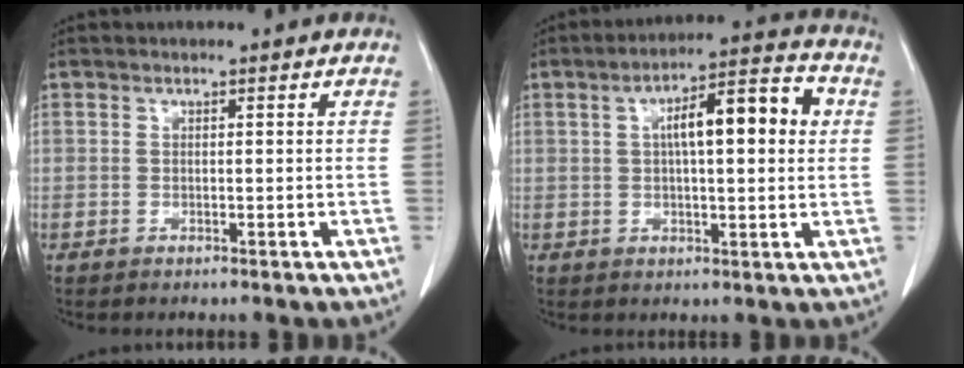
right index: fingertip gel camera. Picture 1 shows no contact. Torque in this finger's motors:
{"motor_torque": [1.00, 0.65, 0.52, 0.11]}